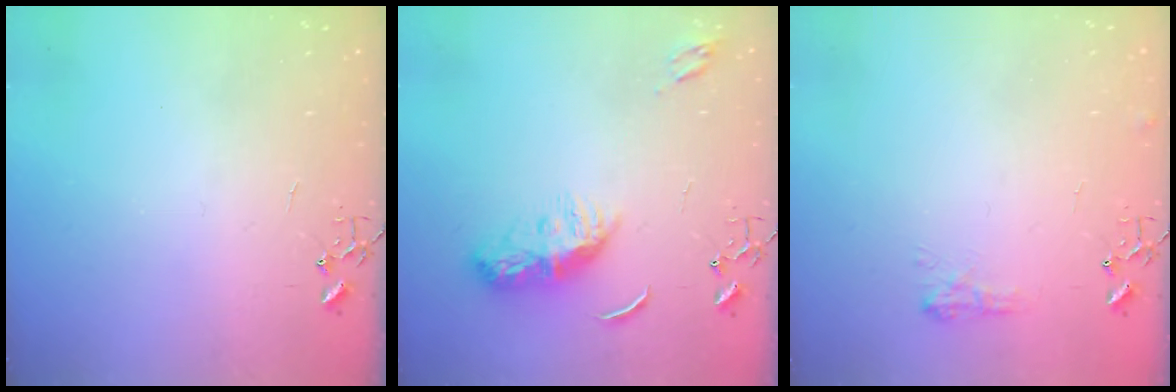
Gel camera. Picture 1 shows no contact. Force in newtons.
{"total": 10.4, "press": 10.4, "slide": 0.0}
{"total": 8.0, "press": 7.9, "slide": 0.7}